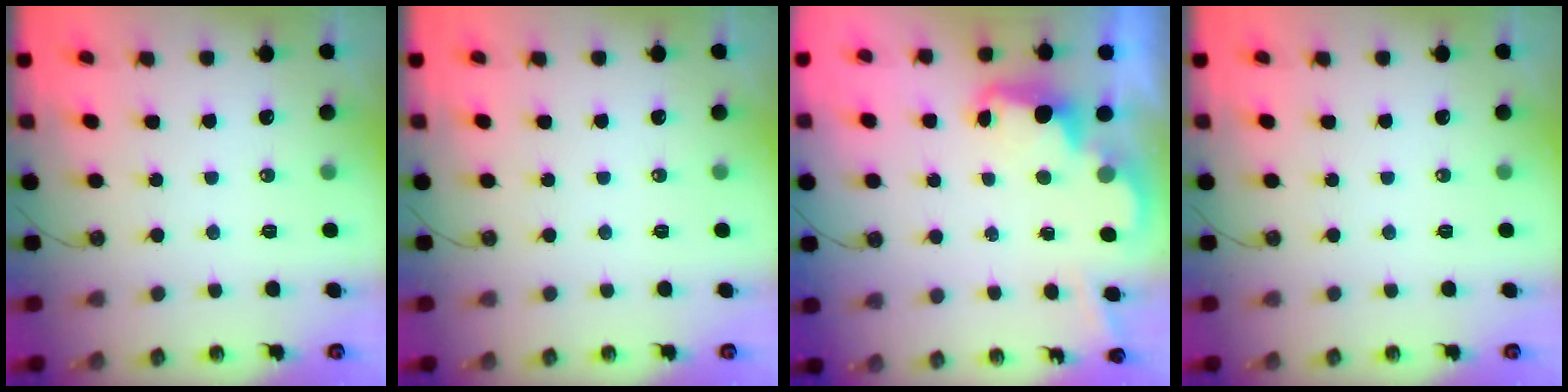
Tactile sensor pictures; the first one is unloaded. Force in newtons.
{"total": 0.0}
{"total": 2.4, "press": 2.3, "slide": 0.5}
{"total": 0.0}